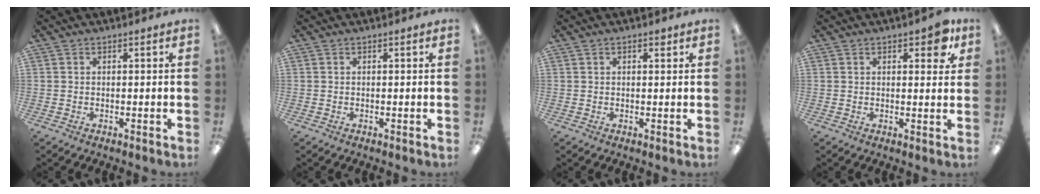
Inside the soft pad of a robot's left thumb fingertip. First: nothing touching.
{"total": 0.0}
{"total": 1.5, "force": [0.8, 0.7, 0.9], "torque": [-0.011, -0.001, 0.013]}
{"total": 5.3, "force": [2.8, 2.3, 3.9], "torque": [-0.049, -0.007, 0.044]}